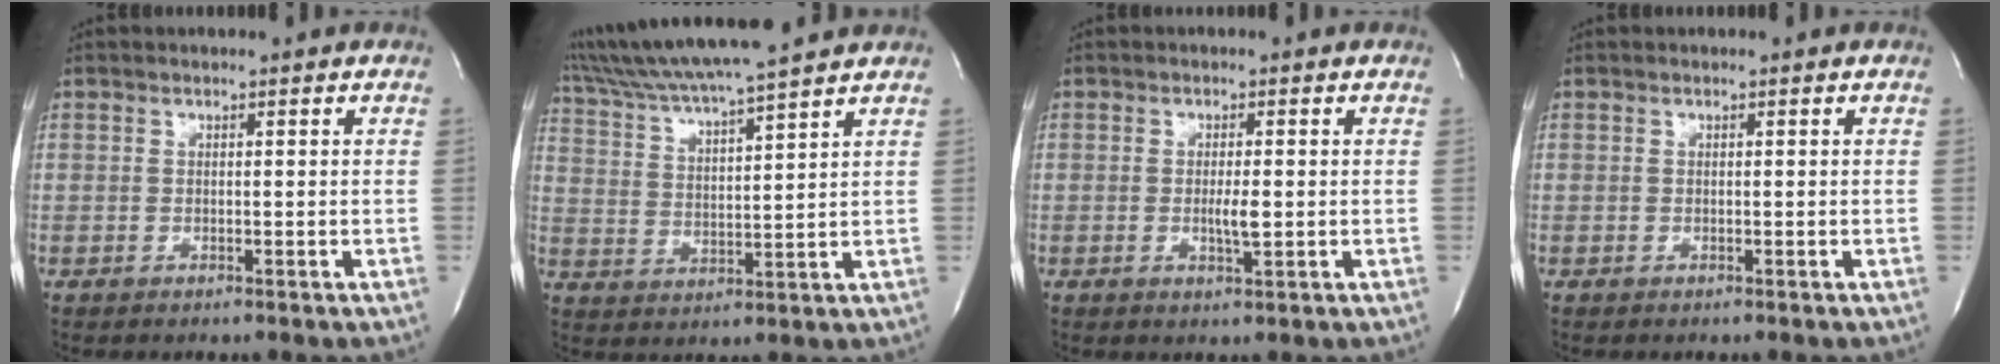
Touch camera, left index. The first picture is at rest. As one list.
[{"total": 14.2, "force": [12.4, -0.5, 6.9], "torque": [-0.134, 0.016, 0.207]}, {"total": 2.5, "force": [-0.7, 0.3, 2.4], "torque": [-0.046, -0.009, -0.012]}, {"total": 0.0}]